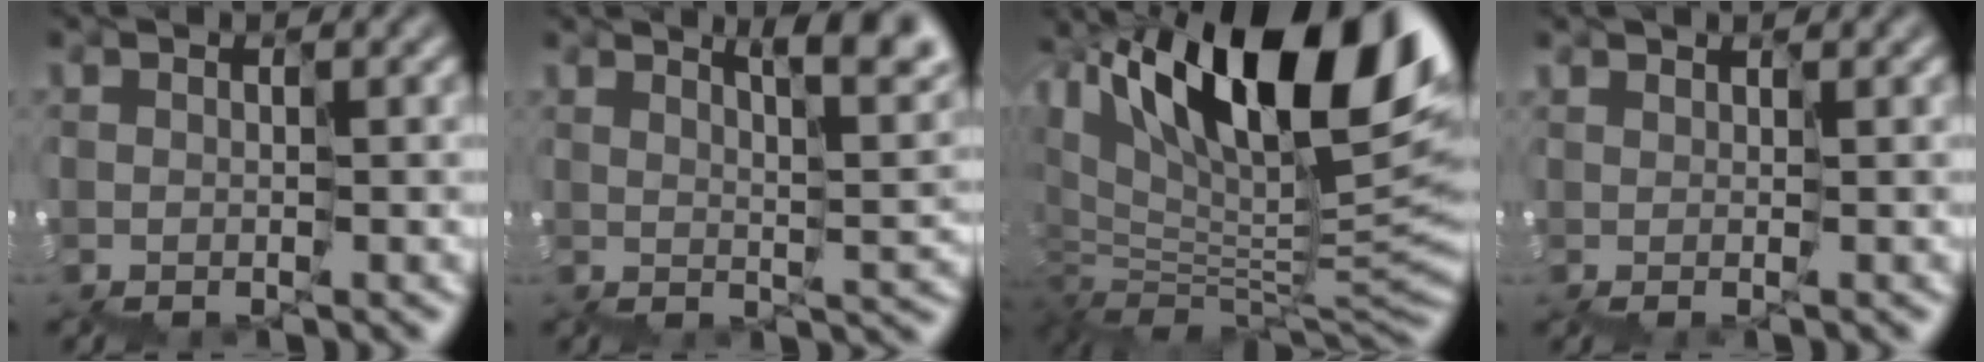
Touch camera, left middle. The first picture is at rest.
{"total": 6.4, "force": [4.1, 1.1, 4.8], "torque": [-0.048, 0.008, 0.066]}
{"total": 14.2, "force": [6.5, 5.0, 11.6], "torque": [-0.185, 0.023, 0.123]}
{"total": 1.1, "force": [0.8, -0.6, 0.3], "torque": [-0.006, 0.000, 0.017]}